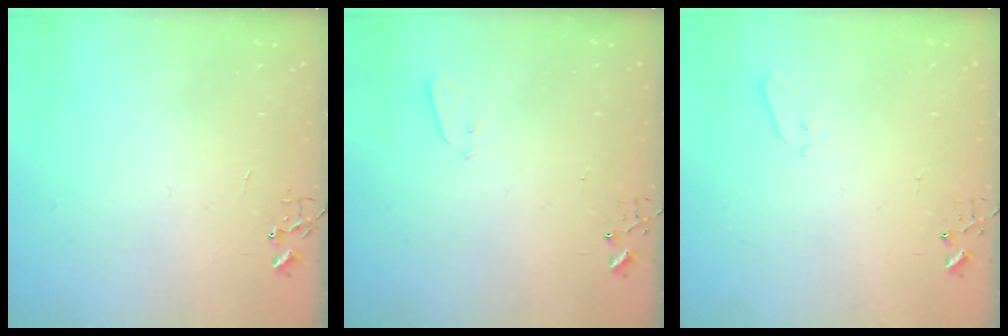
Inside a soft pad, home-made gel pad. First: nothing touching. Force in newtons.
{"total": 2.1, "press": 2.1, "slide": 0.3}
{"total": 3.3, "press": 3.3, "slide": 0.4}